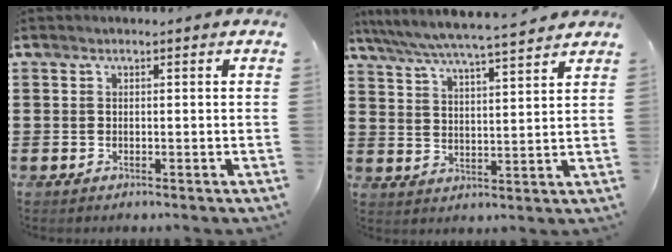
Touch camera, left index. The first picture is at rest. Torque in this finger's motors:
{"motor_torque": [0.66, 0.44, 0.29, 0.15]}